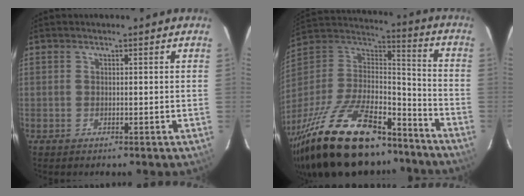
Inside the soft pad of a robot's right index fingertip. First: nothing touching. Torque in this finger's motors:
{"motor_torque": [1.60, -0.53, 0.88, 0.20]}